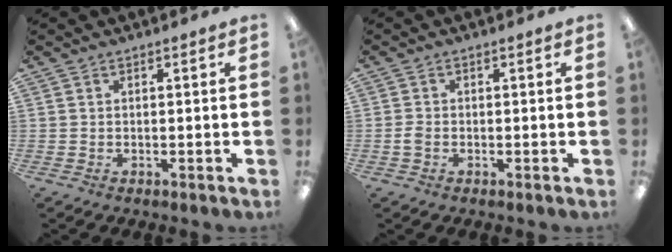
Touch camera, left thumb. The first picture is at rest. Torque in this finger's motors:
{"motor_torque": [-0.28, -0.06, 0.02, -0.07, 0.02]}